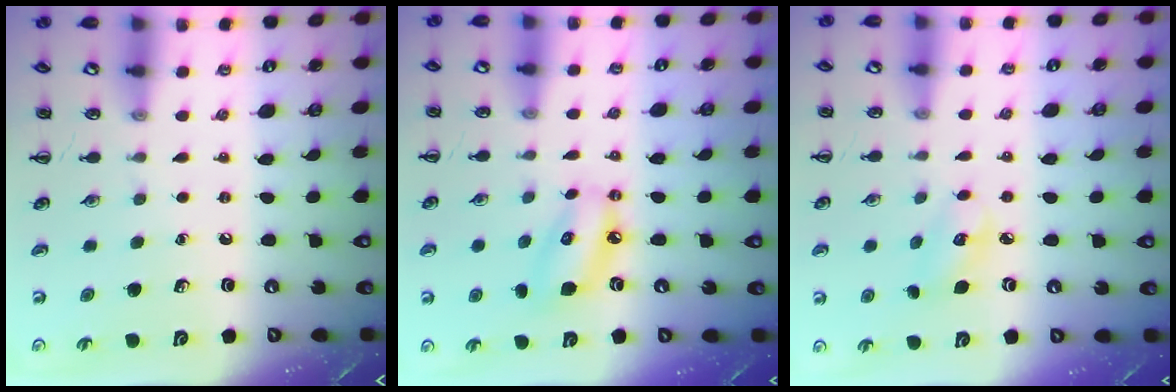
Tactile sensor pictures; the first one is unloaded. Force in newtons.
{"total": 9.0, "press": 8.7, "slide": 2.3}
{"total": 4.0, "press": 3.9, "slide": 0.7}